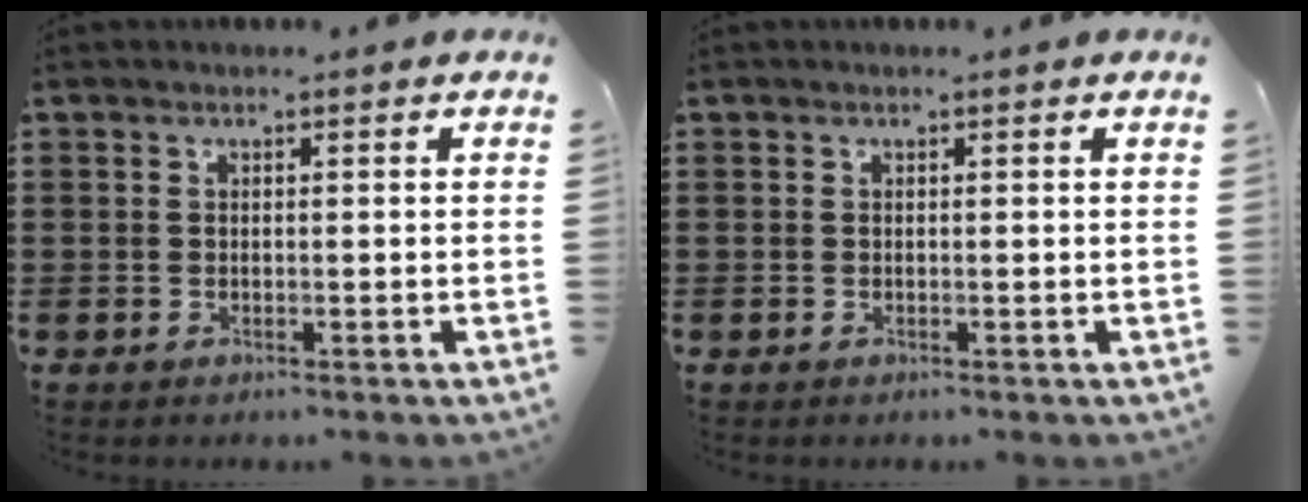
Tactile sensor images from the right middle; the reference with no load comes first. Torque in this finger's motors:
{"motor_torque": [-0.21, -0.17, 0.02, -0.01]}